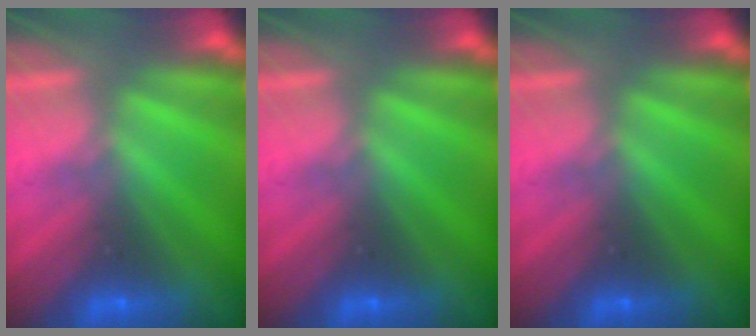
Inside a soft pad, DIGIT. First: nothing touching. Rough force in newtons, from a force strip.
{"total": 0.0}
{"total": 0.0}